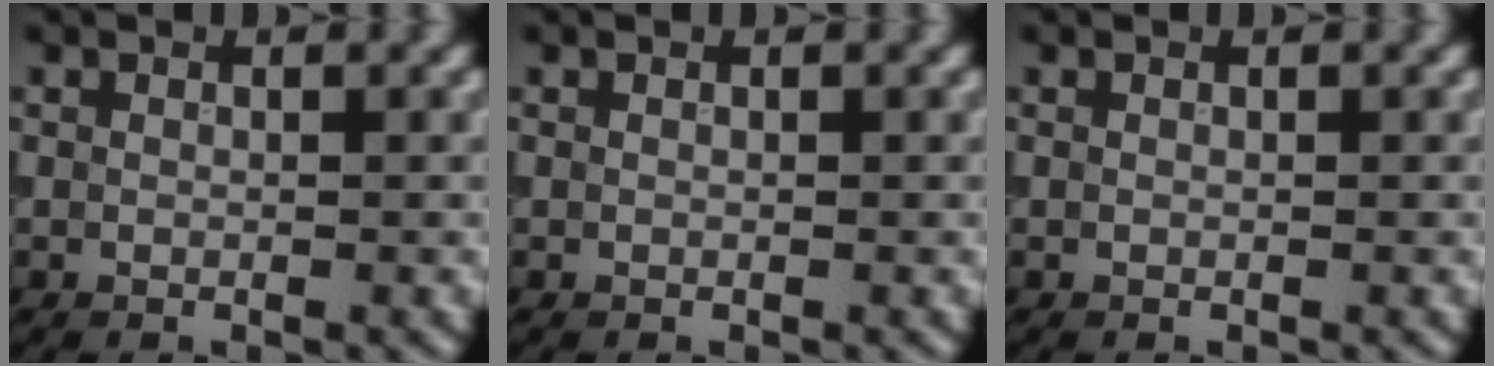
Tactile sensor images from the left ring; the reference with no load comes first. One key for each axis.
{"total": 0.0}
{"total": 0.0}